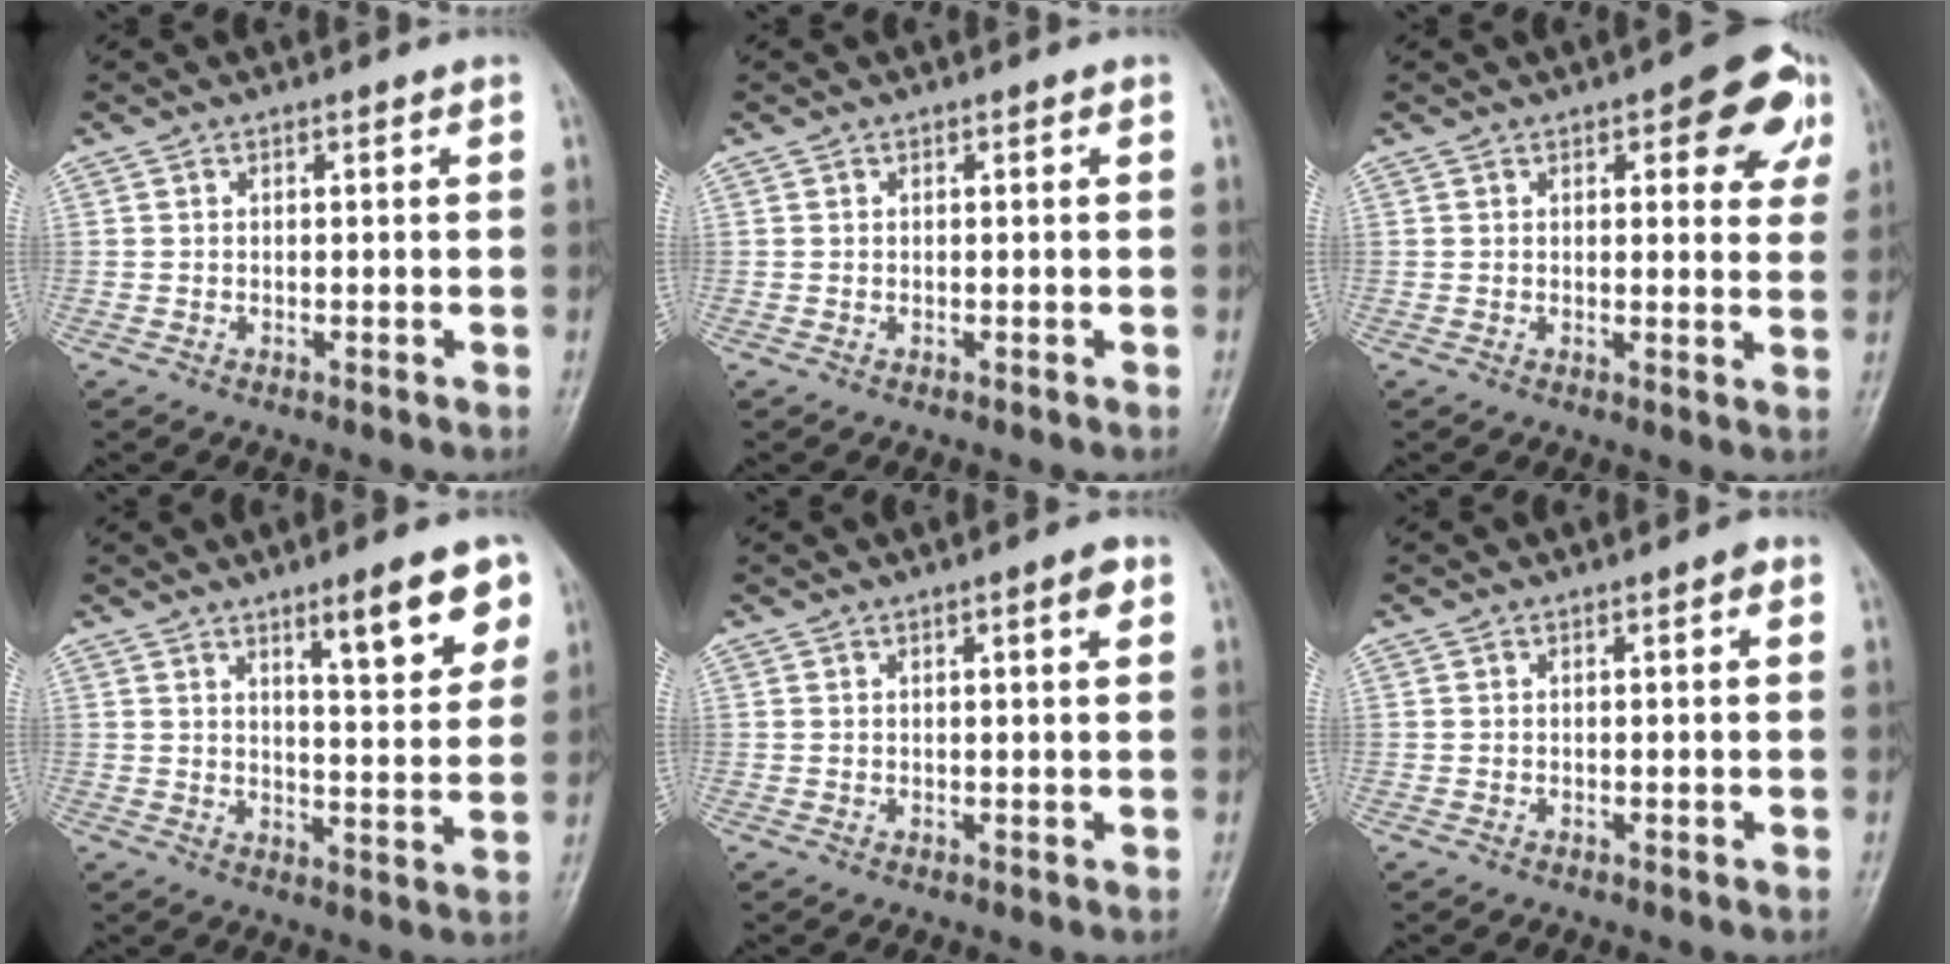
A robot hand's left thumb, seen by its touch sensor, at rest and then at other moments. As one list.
[{"total": 0.0}, {"total": 10.1, "force": [4.6, 4.3, 7.8], "torque": [-0.051, -0.010, 0.046]}, {"total": 10.8, "force": [6.0, 2.7, 8.6], "torque": [-0.100, -0.031, 0.087]}, {"total": 2.9, "force": [1.3, 0.6, 2.5], "torque": [-0.033, -0.002, 0.016]}, {"total": 1.1, "force": [0.3, 0.4, 1.0], "torque": [-0.016, 0.002, 0.002]}]